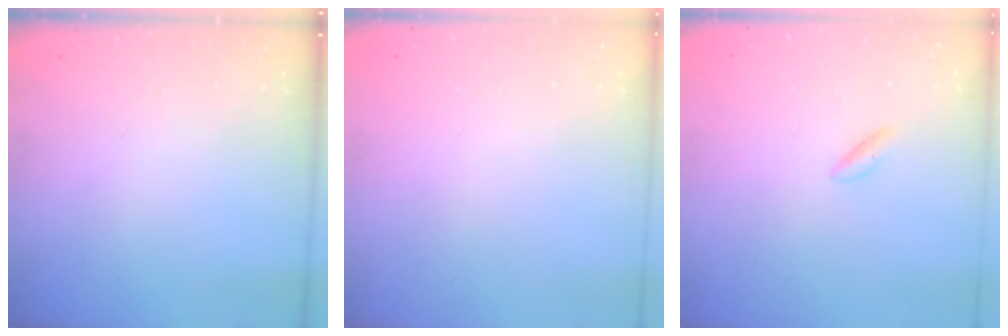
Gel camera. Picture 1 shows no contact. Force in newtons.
{"total": 2.2, "press": 2.2, "slide": 0.1}
{"total": 2.0, "press": 1.6, "slide": 1.2}